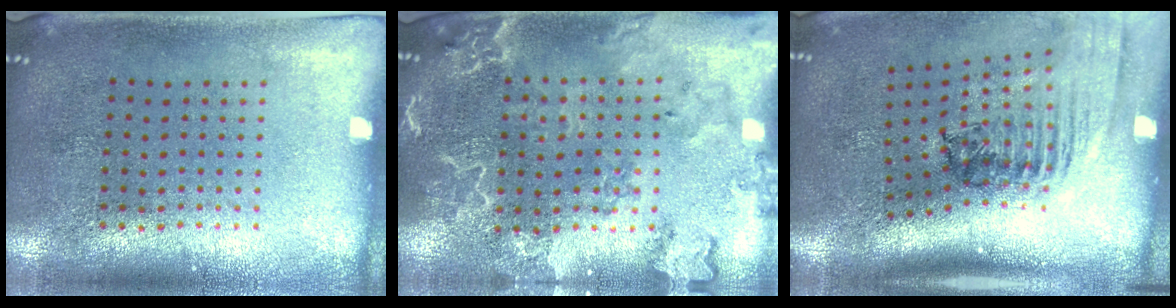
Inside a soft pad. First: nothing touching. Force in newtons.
{"total": 2.7, "press": 2.5, "slide": 1.0}
{"total": 2.6, "press": 1.7, "slide": 1.9}